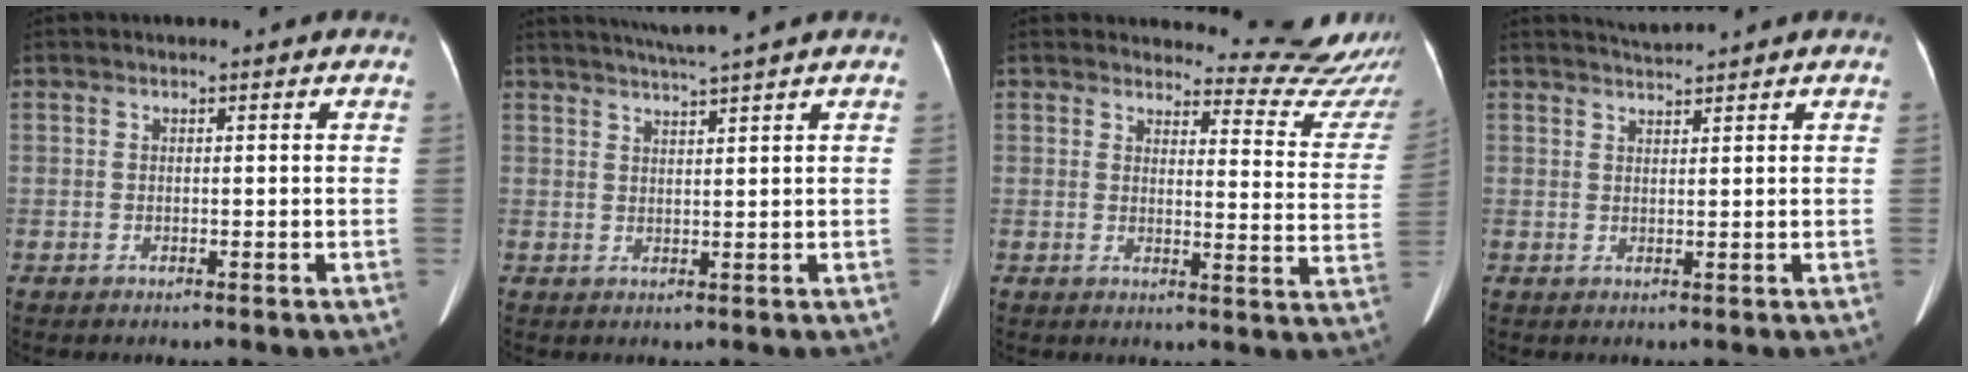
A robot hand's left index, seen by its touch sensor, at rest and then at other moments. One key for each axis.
{"total": 5.5, "fx": 4.7, "fy": -1.5, "fz": 2.4, "tx": -0.041, "ty": 0.008, "tz": 0.077}
{"total": 13.5, "fx": 13.4, "fy": 1.7, "fz": 0.1, "tx": 0.031, "ty": -0.099, "tz": 0.121}
{"total": 2.2, "fx": 2.1, "fy": -0.7, "fz": 0.1, "tx": -0.002, "ty": 0.007, "tz": 0.045}